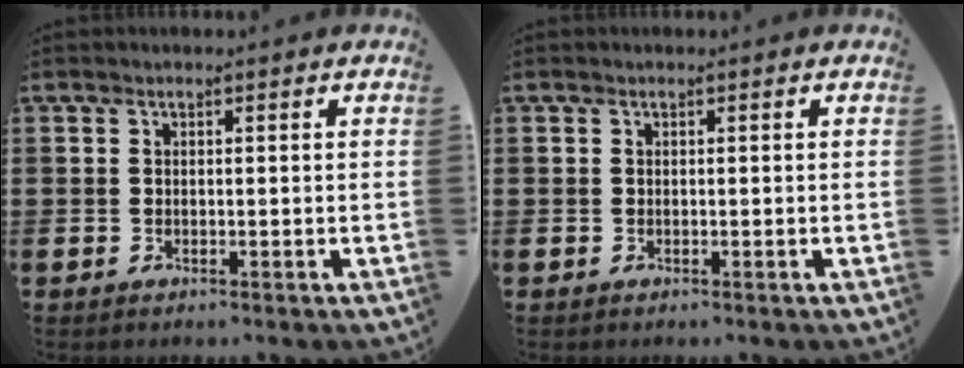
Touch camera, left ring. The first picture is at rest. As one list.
[{"total": 0.0}]